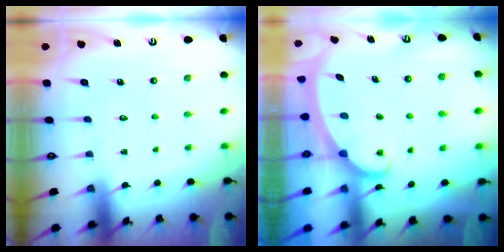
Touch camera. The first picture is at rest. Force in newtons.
{"total": 2.3, "press": 2.2, "slide": 0.3}